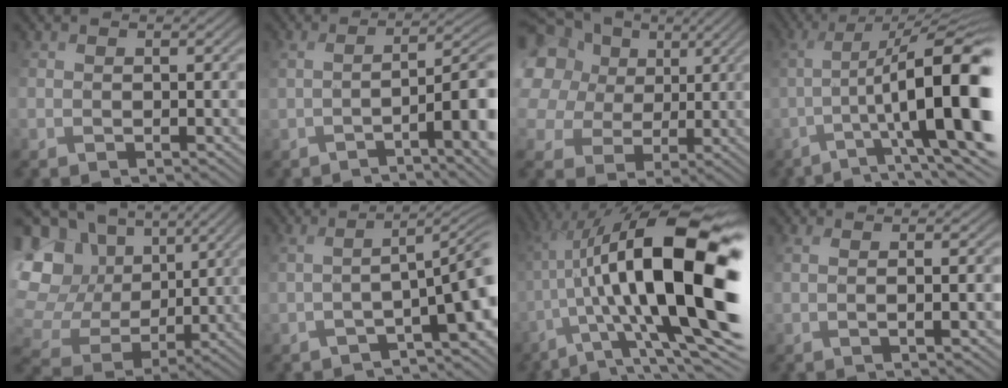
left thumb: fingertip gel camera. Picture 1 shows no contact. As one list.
[{"total": 8.9, "force": [-2.7, 2.2, 8.2], "torque": [-0.106, 0.008, -0.030]}, {"total": 19.1, "force": [8.4, 15.1, 8.2], "torque": [-0.282, 0.049, 0.131]}, {"total": 15.0, "force": [-1.5, 5.1, 14.0], "torque": [-0.237, -0.020, 0.005]}, {"total": 17.8, "force": [6.3, 14.8, 7.7], "torque": [-0.277, 0.031, 0.146]}, {"total": 8.0, "force": [-3.1, 1.8, 7.1], "torque": [-0.091, 0.003, -0.034]}, {"total": 20.1, "force": [0.9, 8.0, 18.5], "torque": [-0.311, 0.006, 0.025]}, {"total": 3.1, "force": [0.4, 0.8, 3.0], "torque": [-0.040, 0.002, 0.010]}]